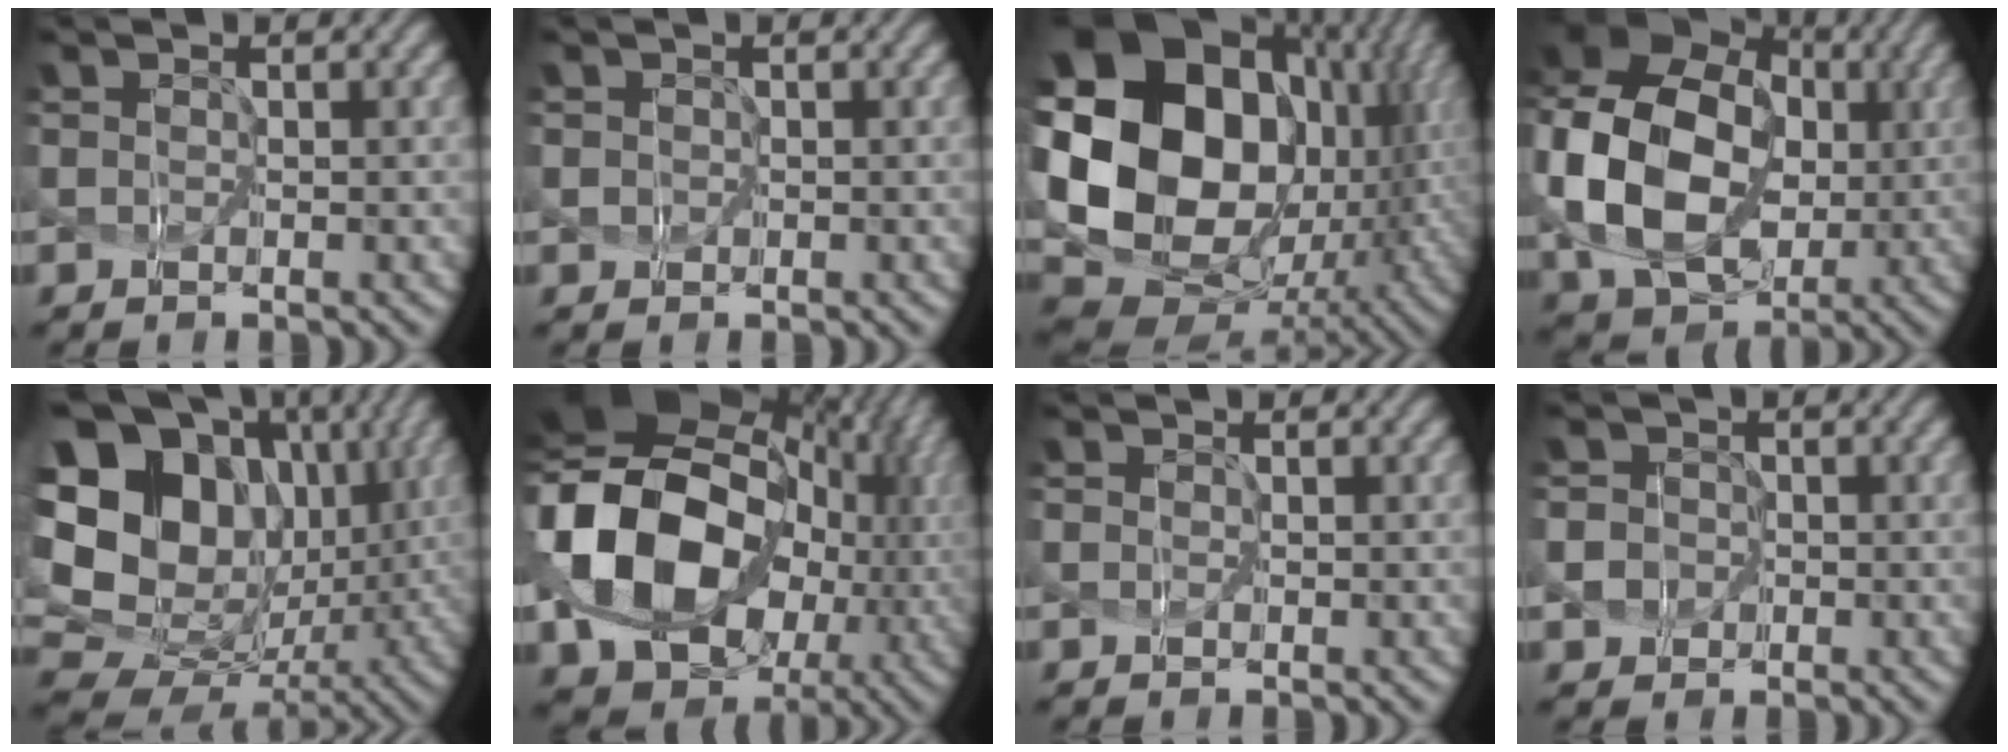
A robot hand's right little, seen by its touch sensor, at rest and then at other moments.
{"total": 1.8, "force": [0.2, 1.7, 0.7], "torque": [0.002, 0.018, -0.018]}
{"total": 19.9, "force": [2.7, 14.7, 13.2], "torque": [-0.296, -0.005, 0.096]}
{"total": 13.8, "force": [0.5, 10.7, 8.8], "torque": [-0.205, -0.009, 0.017]}
{"total": 21.9, "force": [5.4, 18.1, 11.0], "torque": [-0.260, 0.033, 0.093]}
{"total": 17.1, "force": [-0.1, 13.3, 10.8], "torque": [-0.233, -0.014, 0.022]}
{"total": 0.0}
{"total": 5.7, "force": [-2.1, 5.2, 1.2], "torque": [-0.044, -0.004, -0.057]}